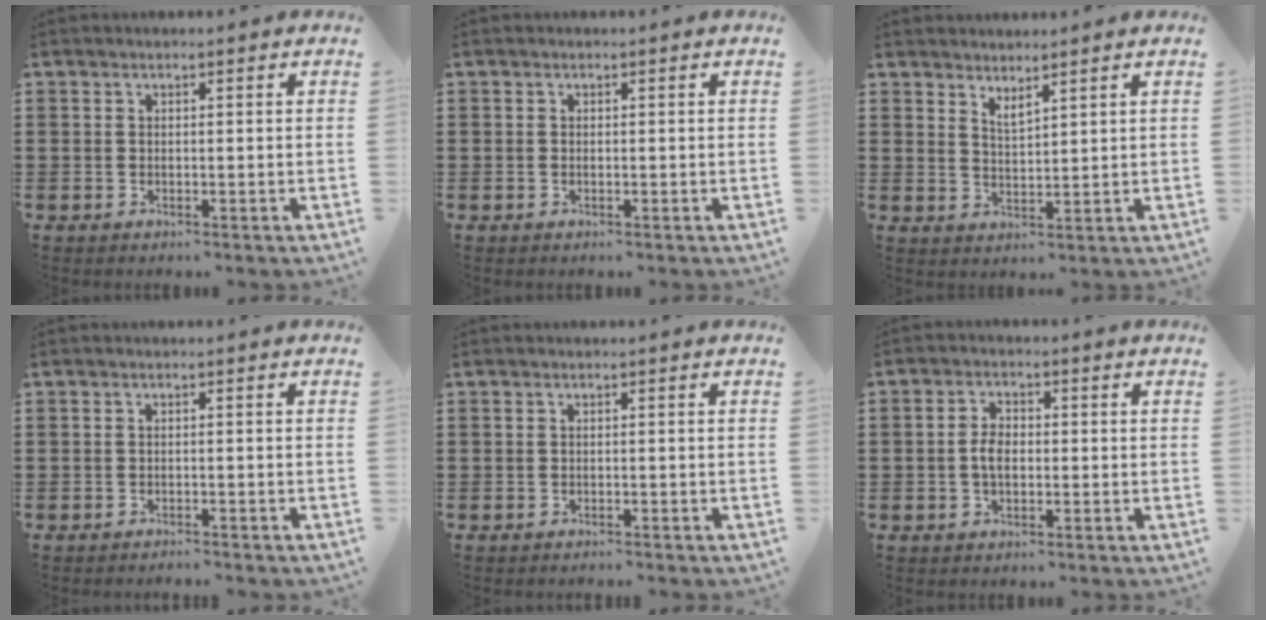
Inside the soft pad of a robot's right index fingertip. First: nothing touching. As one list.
[{"total": 0.0}, {"total": 2.0, "force": [2.0, 0.0, 0.3], "torque": [-0.009, 0.001, 0.038]}, {"total": 1.0, "force": [-1.0, 0.0, 0.0], "torque": [-0.004, 0.000, -0.020]}, {"total": 0.6, "force": [-0.6, 0.0, 0.1], "torque": [-0.004, -0.003, -0.012]}, {"total": 3.3, "force": [-0.4, 1.9, 2.7], "torque": [-0.059, 0.002, -0.011]}]